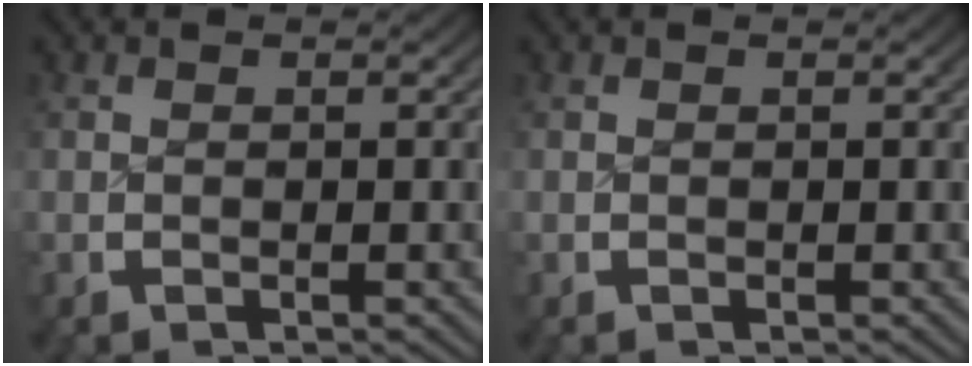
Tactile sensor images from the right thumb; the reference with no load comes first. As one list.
[{"total": 1.1, "force": [0.0, -0.8, -0.7], "torque": [0.015, 0.001, 0.002]}]